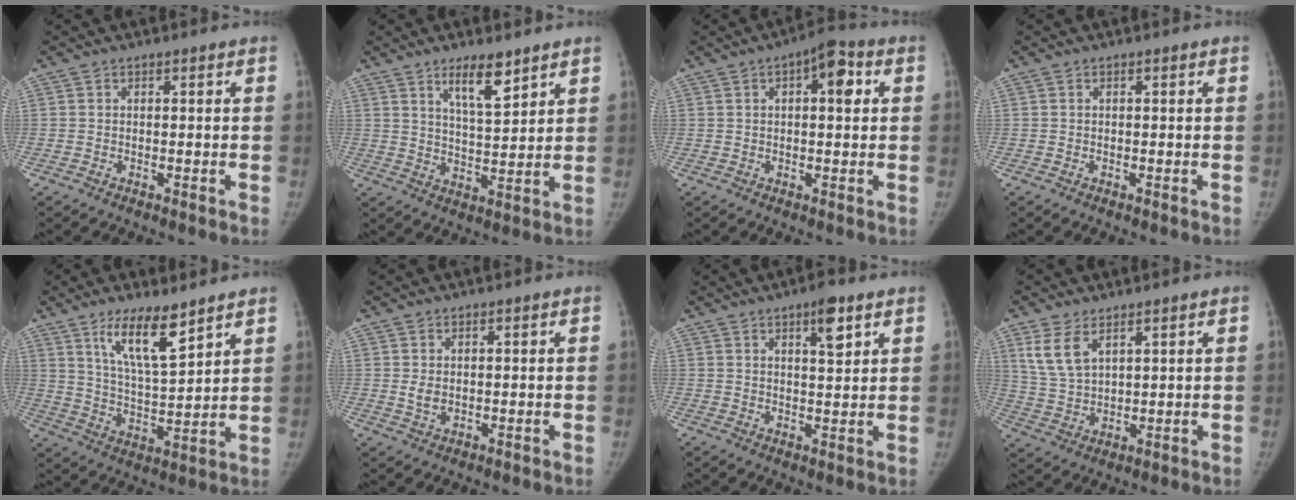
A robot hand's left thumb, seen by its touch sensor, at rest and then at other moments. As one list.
[{"total": 7.5, "force": [5.1, 2.0, 5.2], "torque": [-0.074, -0.039, 0.089]}, {"total": 7.2, "force": [2.0, 3.0, 6.2], "torque": [-0.070, 0.012, 0.021]}, {"total": 0.0}, {"total": 10.7, "force": [7.2, 2.5, 7.6], "torque": [-0.123, -0.055, 0.138]}, {"total": 2.3, "force": [0.3, 1.5, 1.7], "torque": [-0.028, -0.006, 0.010]}, {"total": 5.6, "force": [3.1, 1.7, 4.4], "torque": [-0.055, -0.017, 0.046]}, {"total": 7.2, "force": [4.1, 3.6, 4.7], "torque": [-0.090, -0.014, 0.093]}]